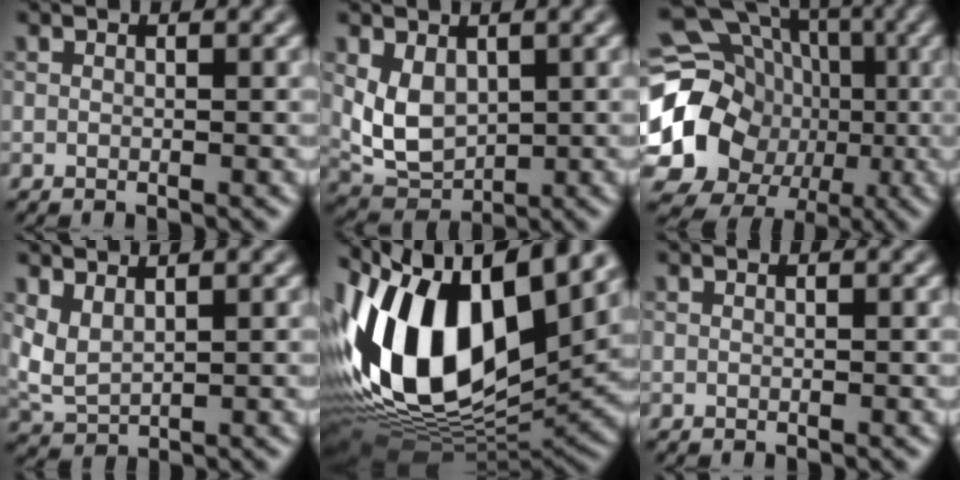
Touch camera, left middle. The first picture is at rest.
{"total": 4.1, "force": [0.8, 3.0, 2.8], "torque": [-0.061, -0.007, 0.023]}
{"total": 18.8, "force": [-2.5, 16.6, 8.4], "torque": [-0.165, -0.015, -0.064]}
{"total": 2.7, "force": [1.3, 1.4, 1.9], "torque": [-0.049, -0.001, 0.030]}
{"total": 15.8, "force": [3.8, 8.5, 12.7], "torque": [-0.244, -0.003, 0.057]}
{"total": 0.0}